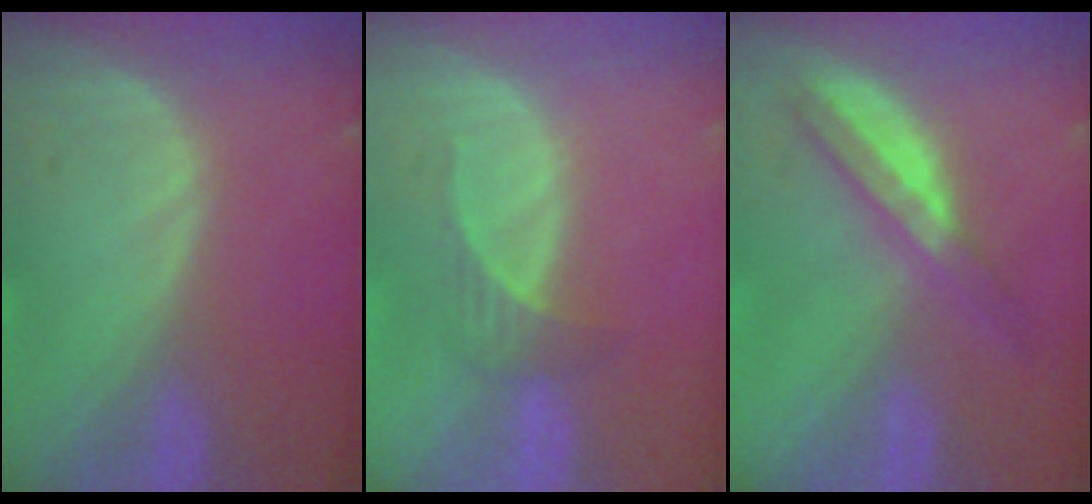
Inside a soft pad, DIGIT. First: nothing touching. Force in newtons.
{"total": 2.5, "press": 2.3, "slide": 0.9}
{"total": 4.8, "press": 4.8, "slide": 0.8}